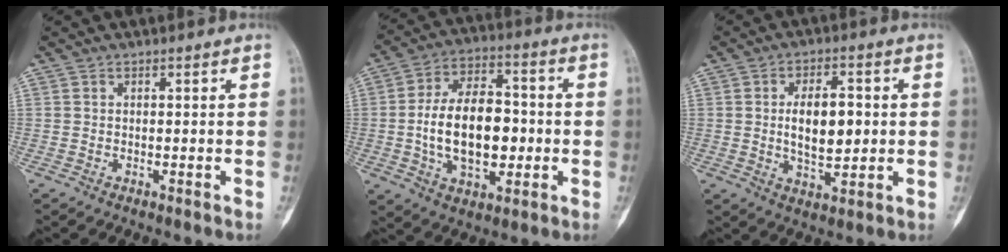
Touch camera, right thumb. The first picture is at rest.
{"total": 17.1, "force": [-1.5, 10.1, 13.8], "torque": [-0.213, 0.022, -0.020]}
{"total": 9.7, "force": [0.7, 4.9, 8.3], "torque": [-0.122, -0.005, 0.016]}